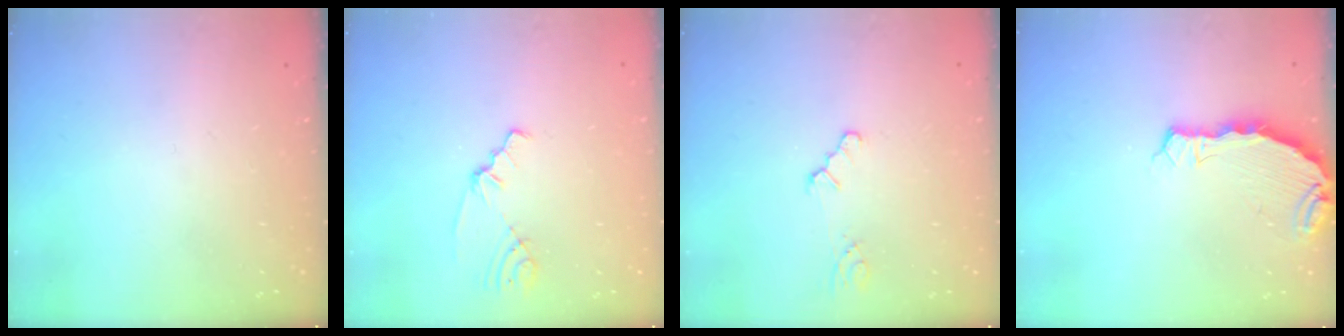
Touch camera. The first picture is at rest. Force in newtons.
{"total": 2.1, "press": 2.1, "slide": 0.3}
{"total": 1.0, "press": 1.0, "slide": 0.2}
{"total": 5.7, "press": 5.0, "slide": 2.8}